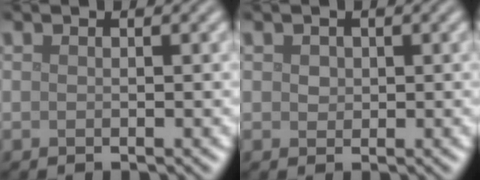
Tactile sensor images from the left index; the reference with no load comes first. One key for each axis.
{"total": 1.0, "fx": 0.3, "fy": 0.9, "fz": 0.4, "tx": -0.006, "ty": 0.000, "tz": 0.006}